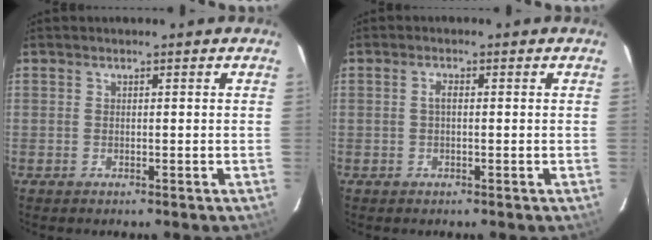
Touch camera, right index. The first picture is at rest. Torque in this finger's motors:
{"motor_torque": [0.43, 0.06, 0.22, 0.05]}